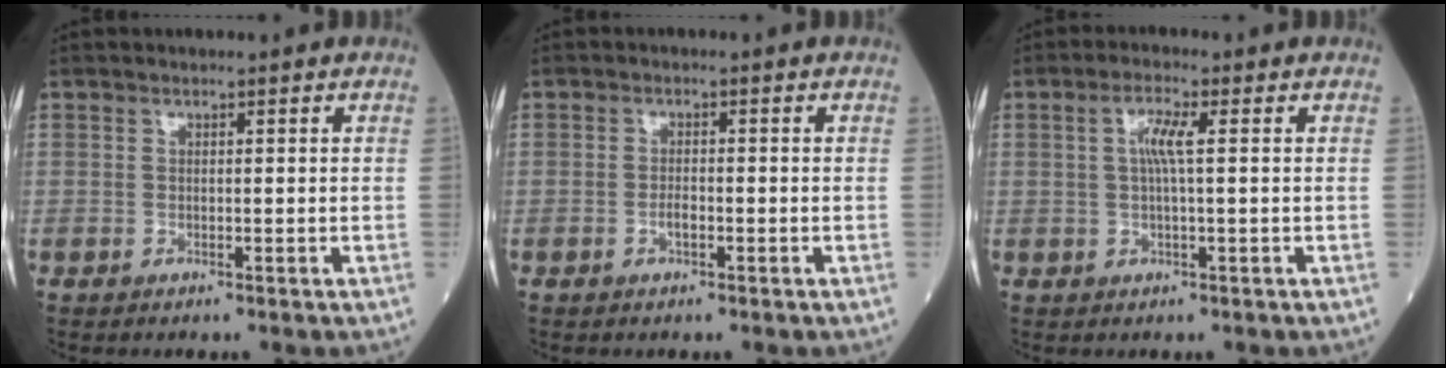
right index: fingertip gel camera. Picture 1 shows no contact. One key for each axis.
{"total": 1.5, "fx": -0.7, "fy": 0.5, "fz": 1.2, "tx": -0.025, "ty": 0.001, "tz": -0.013}
{"total": 3.4, "fx": 0.5, "fy": 0.4, "fz": 3.4, "tx": -0.066, "ty": 0.008, "tz": 0.009}